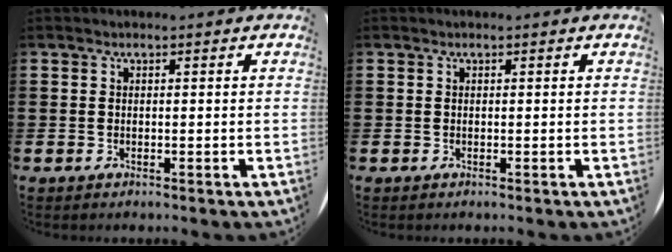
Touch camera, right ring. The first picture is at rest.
{"total": 0.0}